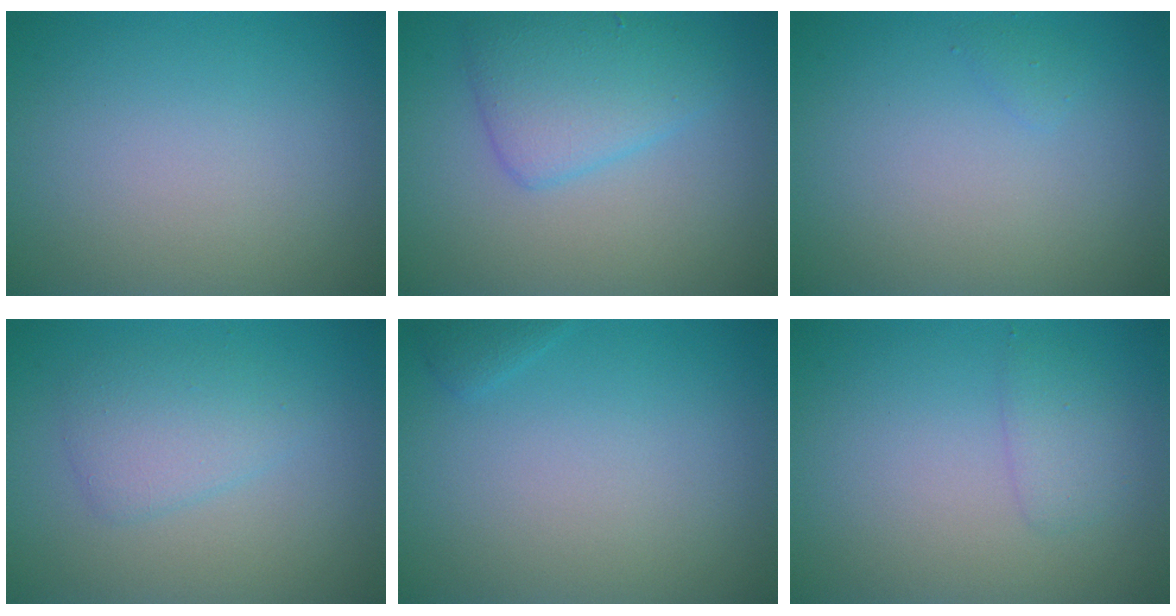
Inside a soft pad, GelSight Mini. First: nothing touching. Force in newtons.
{"total": 4.0, "press": 4.0, "slide": 0.3}
{"total": 0.5, "press": 0.5, "slide": 0.0}
{"total": 2.6, "press": 2.6, "slide": 0.1}
{"total": 0.7, "press": 0.7, "slide": 0.1}
{"total": 1.5, "press": 1.5, "slide": 0.1}